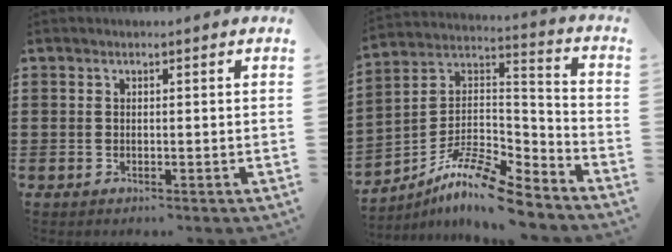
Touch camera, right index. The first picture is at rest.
{"total": 11.0, "force": [-9.2, 2.2, 5.5], "torque": [-0.110, 0.016, -0.184]}